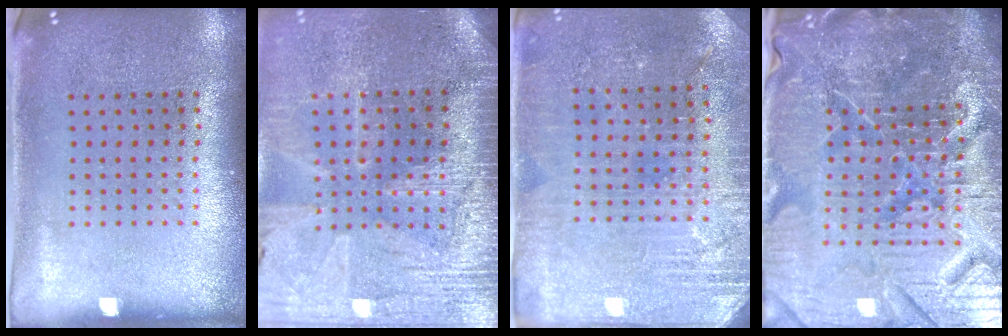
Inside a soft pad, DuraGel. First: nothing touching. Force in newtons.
{"total": 3.4, "press": 3.2, "slide": 1.2}
{"total": 2.8, "press": 2.8, "slide": 0.5}
{"total": 7.1, "press": 6.3, "slide": 3.3}